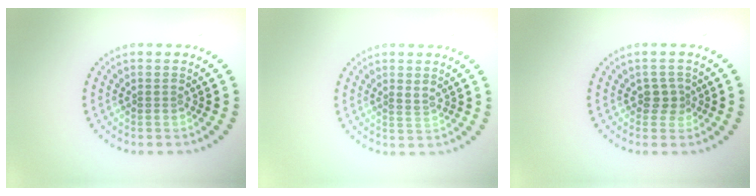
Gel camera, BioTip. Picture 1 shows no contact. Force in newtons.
{"total": 0.9, "press": 0.8, "slide": 0.5}
{"total": 1.6, "press": 1.3, "slide": 0.9}